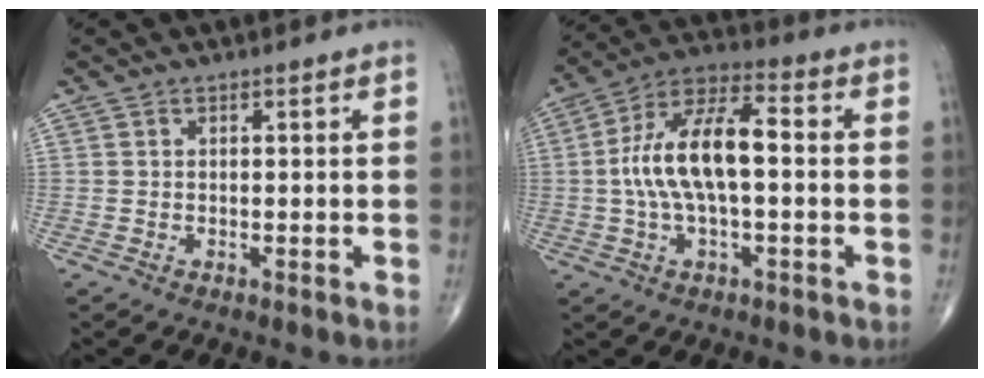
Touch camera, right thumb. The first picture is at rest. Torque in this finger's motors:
{"motor_torque": [0.33, 0.33, 1.20, -0.19, 0.43]}